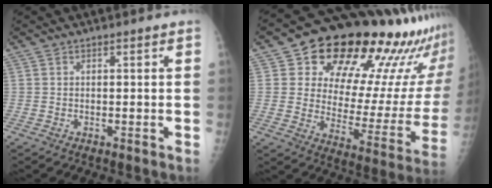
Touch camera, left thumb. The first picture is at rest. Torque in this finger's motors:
{"motor_torque": [0.20, 0.64, -0.05, -0.54, 0.22]}